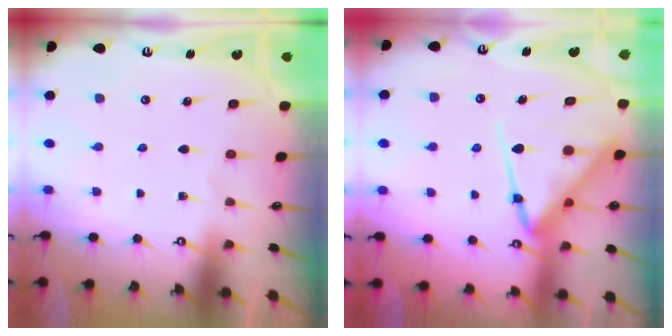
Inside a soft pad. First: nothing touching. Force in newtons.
{"total": 14.2, "press": 14.2, "slide": 1.5}